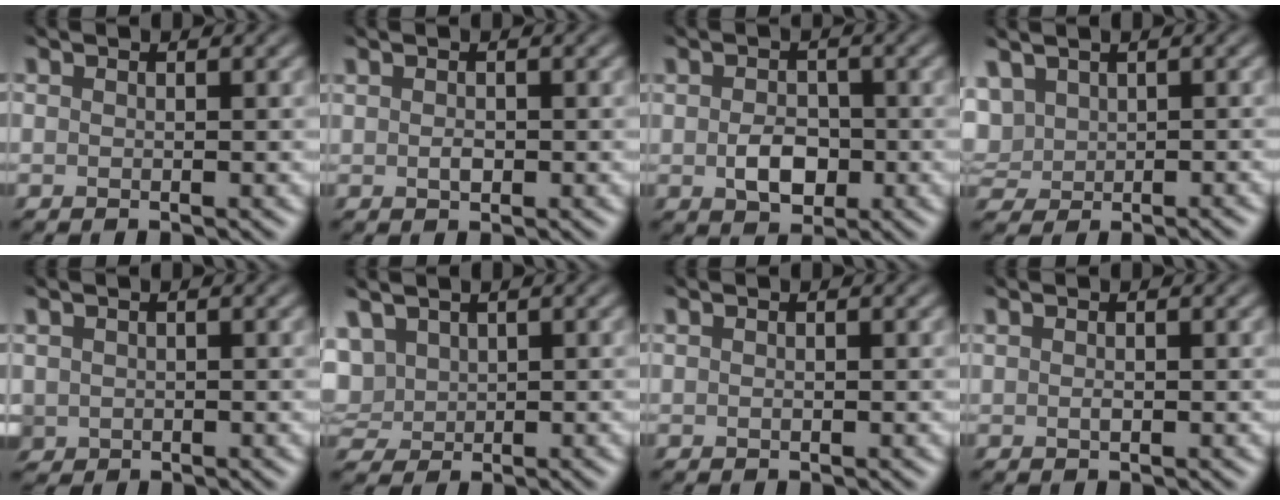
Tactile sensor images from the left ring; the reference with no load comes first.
{"total": 0.9, "force": [0.1, 0.6, 0.7], "torque": [-0.013, 0.000, 0.006]}
{"total": 3.0, "force": [-1.0, 2.2, 1.7], "torque": [-0.031, -0.004, -0.014]}
{"total": 2.6, "force": [1.5, 1.7, 1.2], "torque": [-0.032, 0.009, 0.026]}
{"total": 0.7, "force": [0.2, 0.6, 0.0], "torque": [-0.003, 0.000, 0.010]}
{"total": 3.0, "force": [1.6, 2.1, 1.5], "torque": [-0.048, 0.007, 0.031]}
{"total": 0.5, "force": [0.3, 0.2, 0.4], "torque": [-0.001, -0.002, 0.003]}
{"total": 1.0, "force": [0.5, 0.4, 0.8], "torque": [-0.003, -0.007, 0.005]}